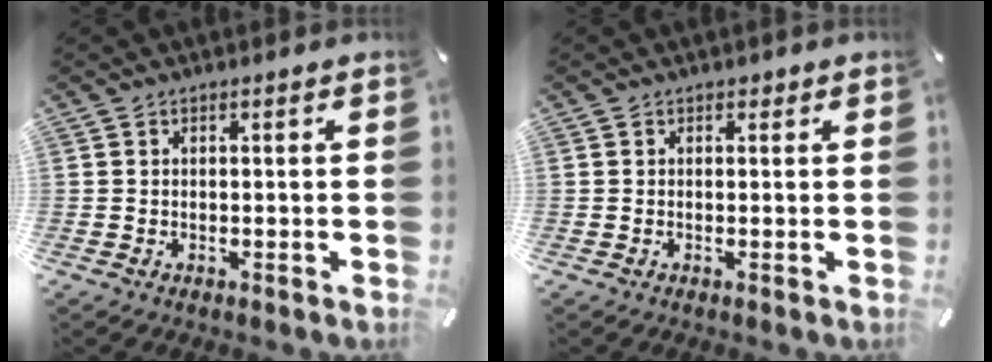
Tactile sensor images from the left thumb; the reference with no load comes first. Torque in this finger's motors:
{"motor_torque": [0.09, 0.00, 0.02, 0.02, 0.02]}